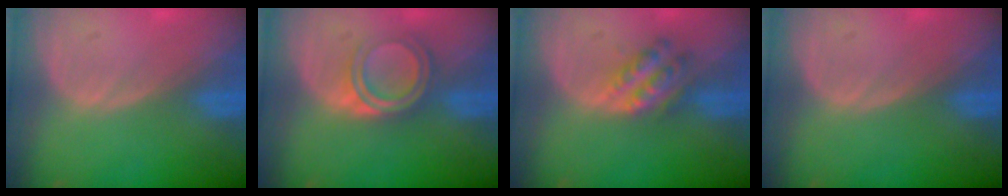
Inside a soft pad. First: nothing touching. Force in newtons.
{"total": 5.2, "press": 4.8, "slide": 1.9}
{"total": 5.5, "press": 5.0, "slide": 2.4}
{"total": 0.0}